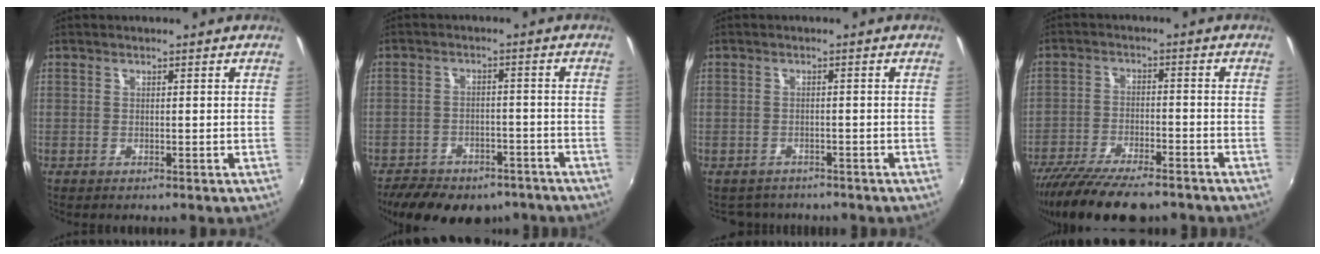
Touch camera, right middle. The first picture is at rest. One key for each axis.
{"total": 17.5, "fx": -13.3, "fy": 8.3, "fz": 7.9, "tx": -0.170, "ty": -0.008, "tz": -0.176}
{"total": 3.8, "fx": -3.4, "fy": 1.8, "fz": 0.4, "tx": -0.017, "ty": -0.009, "tz": -0.051}
{"total": 14.9, "fx": -12.1, "fy": 3.9, "fz": 7.8, "tx": -0.162, "ty": -0.039, "tz": -0.200}